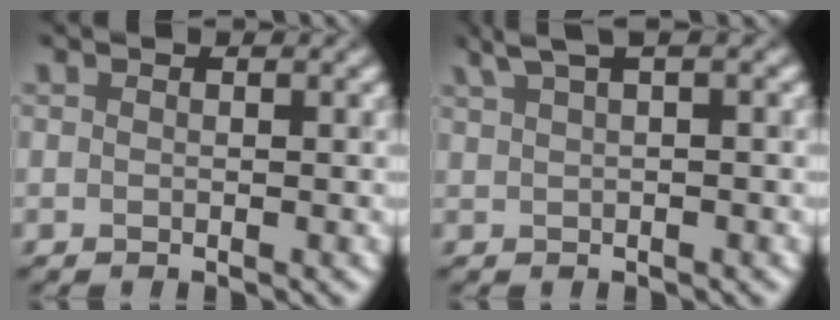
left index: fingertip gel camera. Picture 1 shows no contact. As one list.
[{"total": 3.0, "force": [2.0, 0.6, 2.2], "torque": [-0.030, 0.012, 0.031]}]